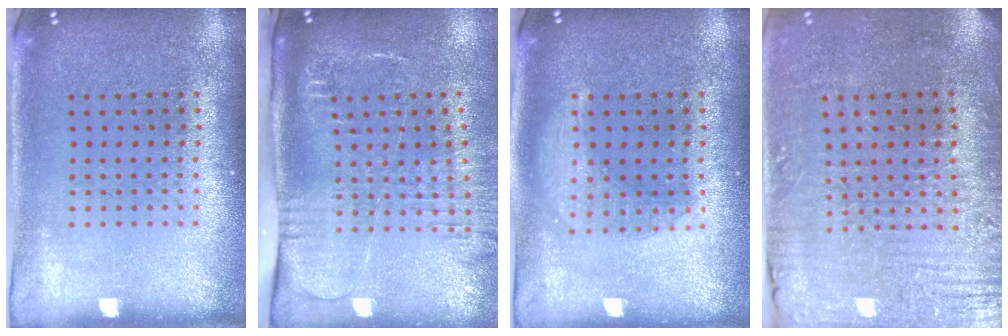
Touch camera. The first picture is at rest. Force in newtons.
{"total": 2.7, "press": 2.1, "slide": 1.7}
{"total": 2.4, "press": 2.4, "slide": 0.3}
{"total": 3.8, "press": 3.6, "slide": 1.2}